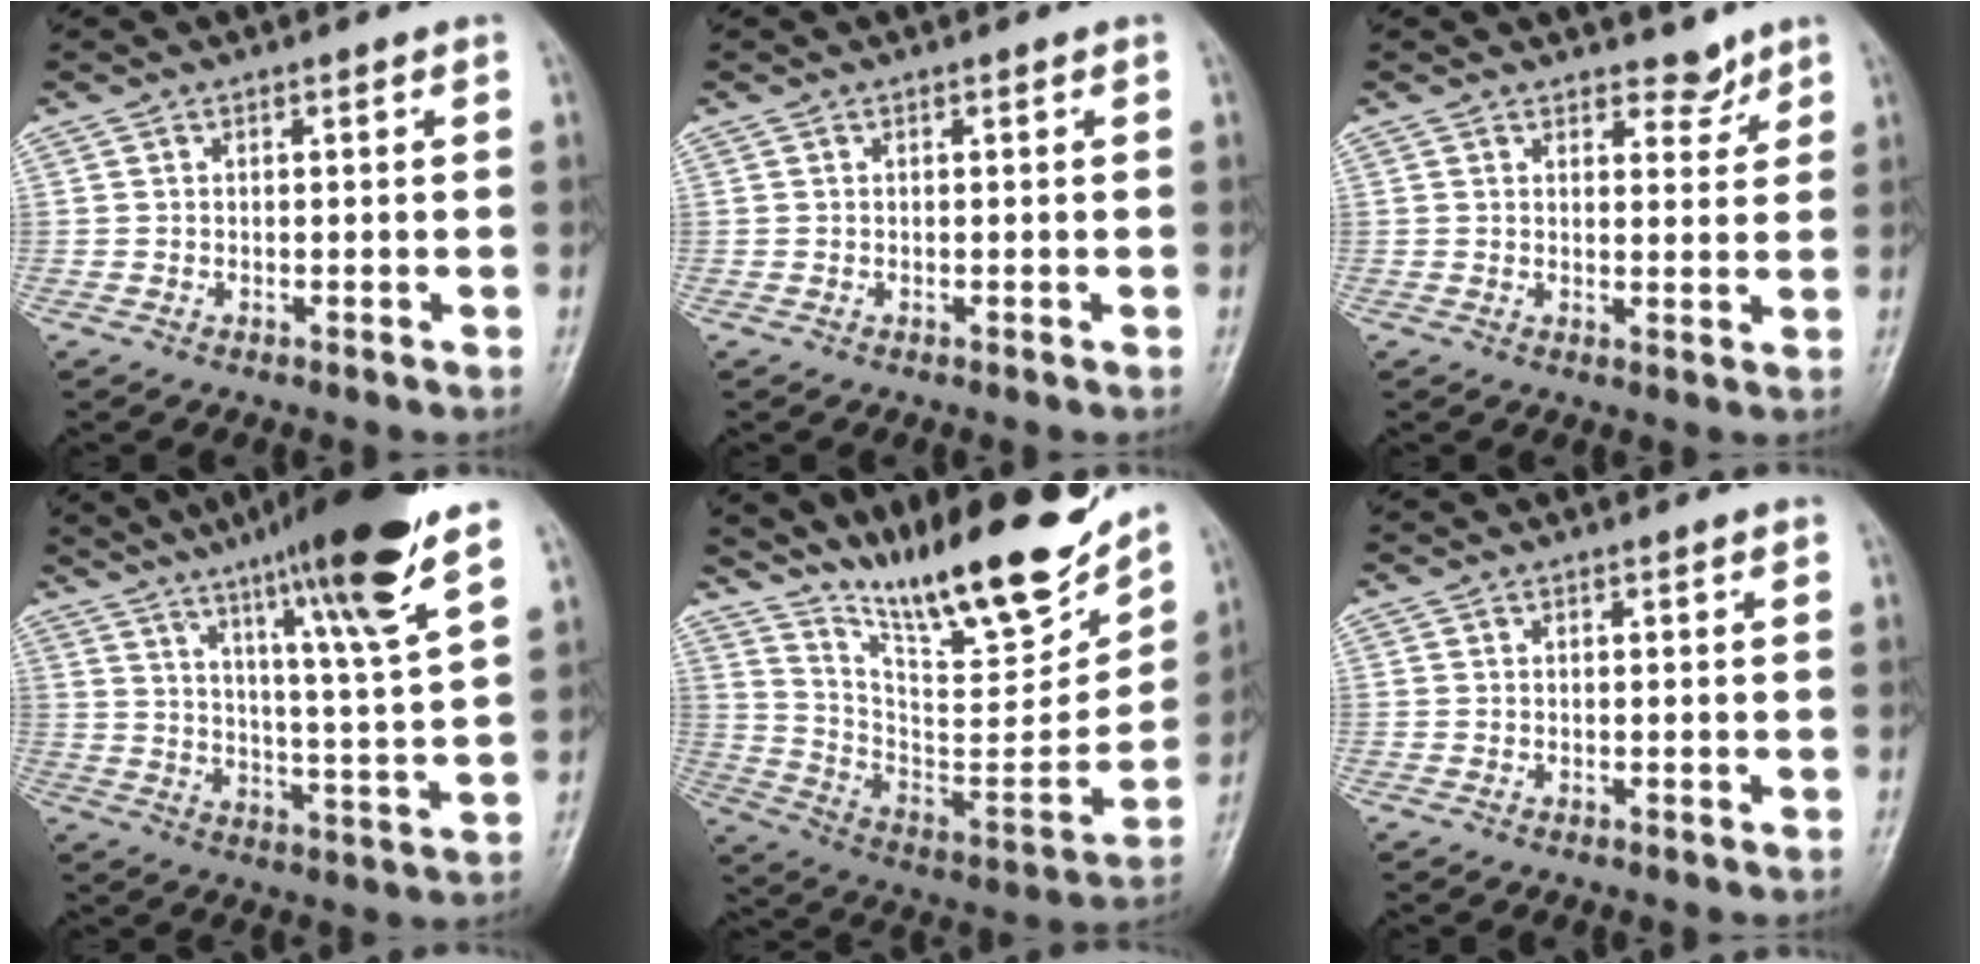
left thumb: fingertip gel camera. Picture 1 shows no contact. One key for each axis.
{"total": 0.0}
{"total": 3.5, "fx": 2.9, "fy": 1.7, "fz": 1.1, "tx": 0.008, "ty": -0.020, "tz": 0.042}
{"total": 19.8, "fx": 12.9, "fy": 0.2, "fz": 15.0, "tx": -0.219, "ty": -0.051, "tz": 0.193}
{"total": 24.2, "fx": 18.9, "fy": 5.4, "fz": 14.1, "tx": -0.187, "ty": -0.103, "tz": 0.320}
{"total": 0.0}